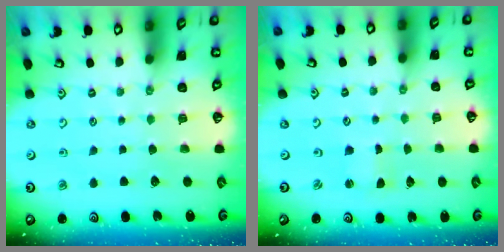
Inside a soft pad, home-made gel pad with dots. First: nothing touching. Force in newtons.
{"total": 0.0}